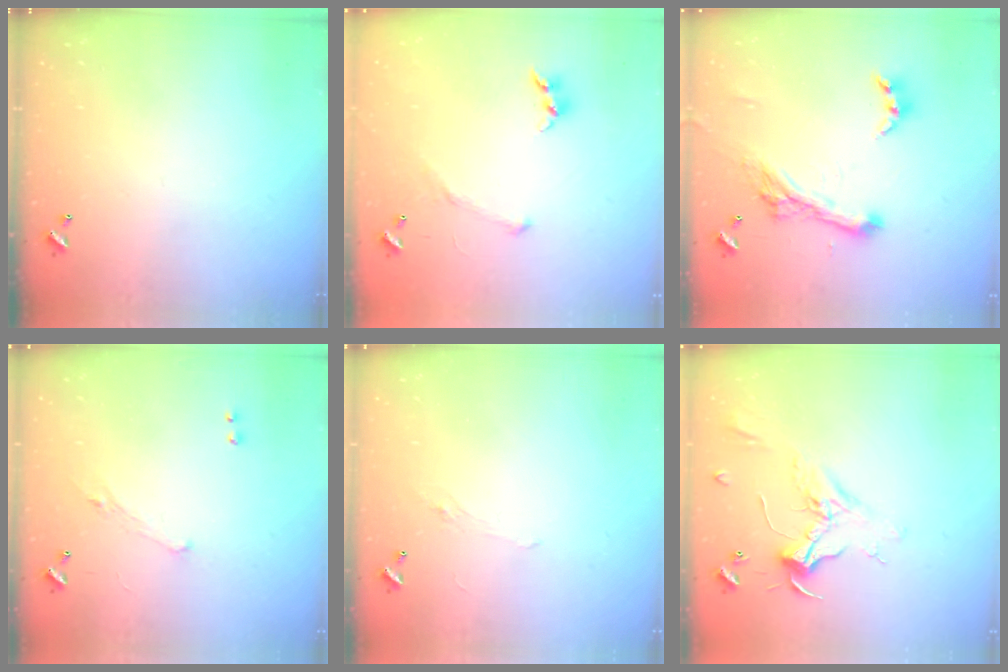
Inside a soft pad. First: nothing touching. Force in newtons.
{"total": 3.9, "press": 3.9, "slide": 0.8}
{"total": 5.7, "press": 5.4, "slide": 1.7}
{"total": 0.9, "press": 0.6, "slide": 0.7}
{"total": 0.8, "press": 0.5, "slide": 0.6}
{"total": 2.3, "press": 2.2, "slide": 0.9}